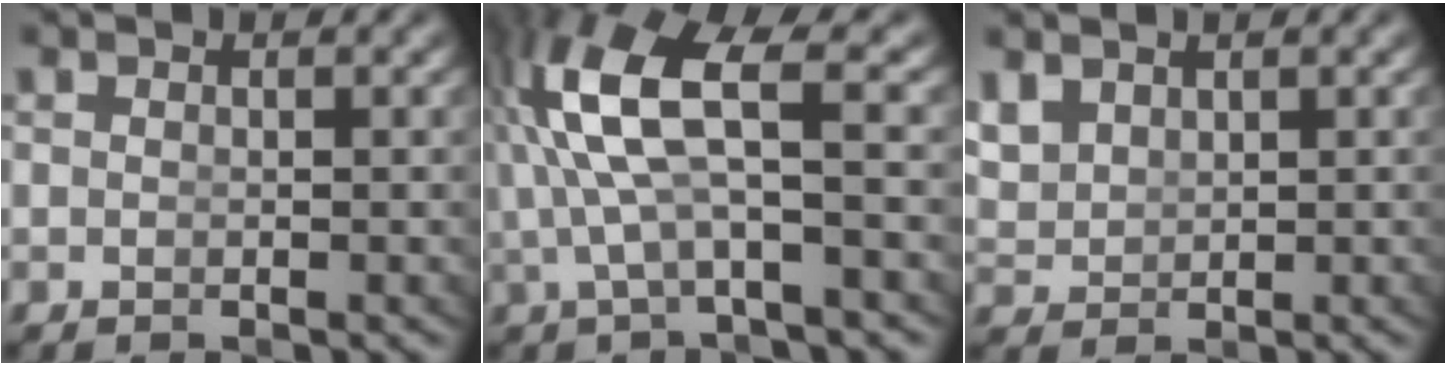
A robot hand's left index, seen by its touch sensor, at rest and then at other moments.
{"total": 7.4, "force": [1.3, 3.0, 6.6], "torque": [-0.147, -0.006, 0.026]}
{"total": 2.3, "force": [1.3, 1.6, 1.0], "torque": [-0.033, -0.011, 0.040]}